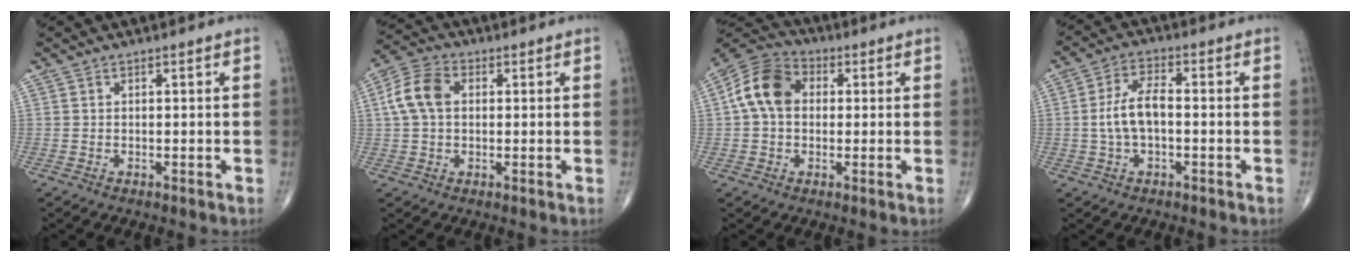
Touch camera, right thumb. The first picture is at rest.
{"total": 8.0, "force": [1.2, 5.5, 5.7], "torque": [-0.117, 0.021, 0.018]}
{"total": 10.5, "force": [1.2, 7.7, 7.1], "torque": [-0.127, 0.028, 0.009]}
{"total": 6.9, "force": [-0.6, 3.3, 6.0], "torque": [-0.126, 0.021, -0.017]}